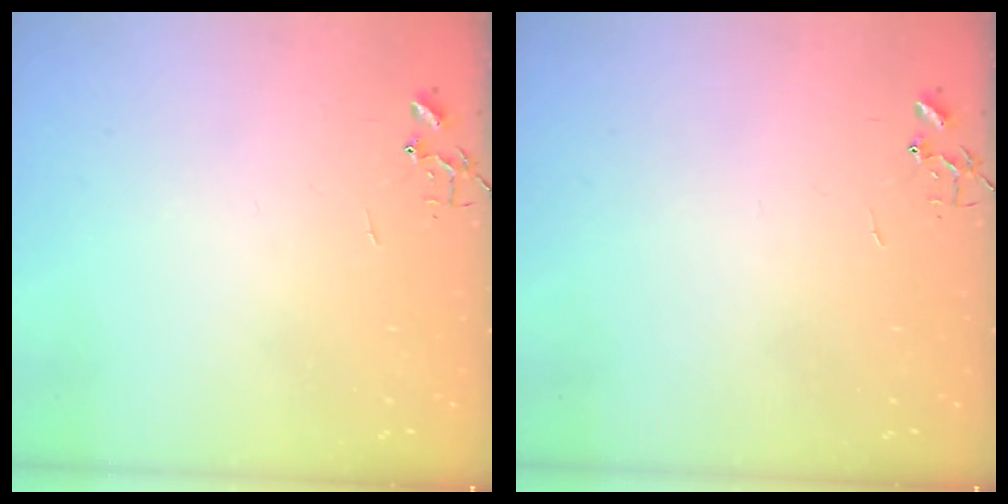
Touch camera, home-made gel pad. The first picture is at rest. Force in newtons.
{"total": 0.0}